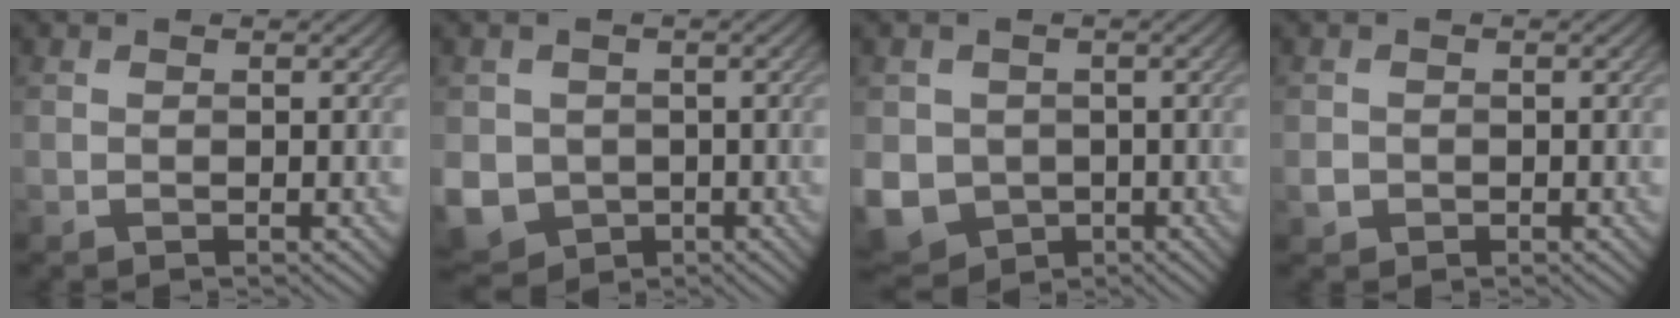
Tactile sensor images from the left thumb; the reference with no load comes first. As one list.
[{"total": 7.3, "force": [-1.5, 6.4, 3.1], "torque": [-0.093, -0.030, -0.030]}, {"total": 8.2, "force": [-1.6, 7.1, 3.8], "torque": [-0.110, -0.032, -0.033]}, {"total": 1.3, "force": [-0.4, 1.2, 0.4], "torque": [-0.006, -0.004, -0.012]}]